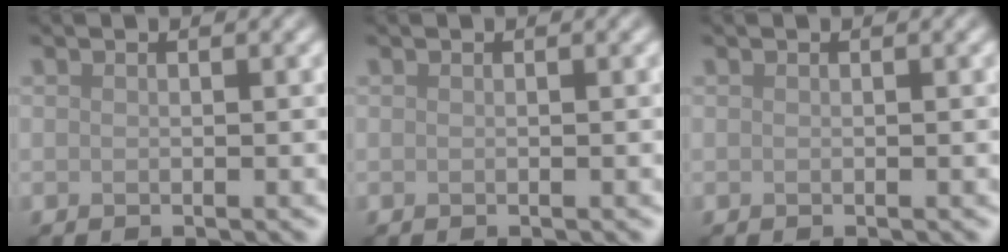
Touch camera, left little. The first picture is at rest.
{"total": 0.0}
{"total": 0.0}